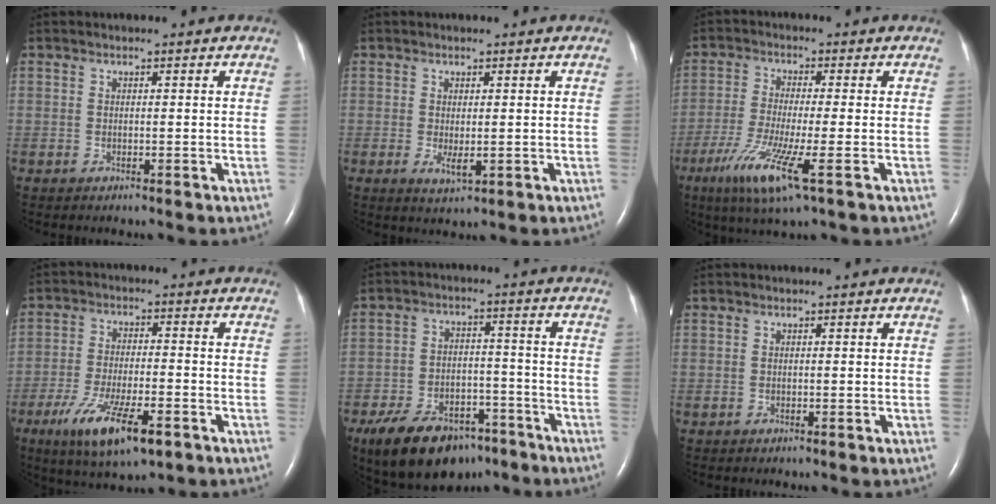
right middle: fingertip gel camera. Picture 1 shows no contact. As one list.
[{"total": 2.4, "force": [-0.4, 0.8, 2.2], "torque": [-0.042, -0.008, 0.001]}, {"total": 9.5, "force": [-4.4, 0.3, 8.4], "torque": [-0.175, -0.031, -0.081]}, {"total": 11.3, "force": [-5.9, 2.8, 9.2], "torque": [-0.173, -0.023, -0.094]}, {"total": 14.4, "force": [-10.1, 7.2, 7.3], "torque": [-0.128, 0.005, -0.159]}, {"total": 0.0}]